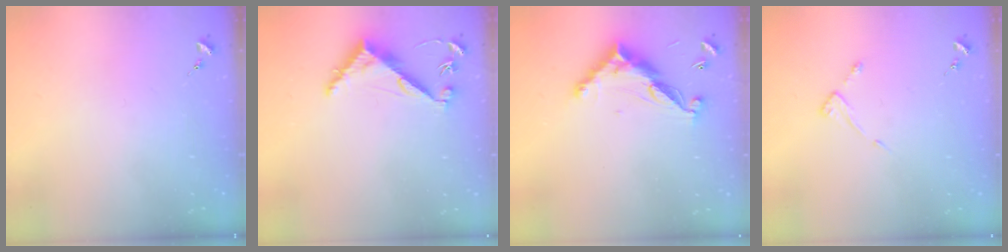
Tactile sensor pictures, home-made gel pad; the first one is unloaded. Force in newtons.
{"total": 6.7, "press": 6.6, "slide": 0.7}
{"total": 12.8, "press": 12.8, "slide": 0.4}
{"total": 3.8, "press": 3.7, "slide": 0.4}